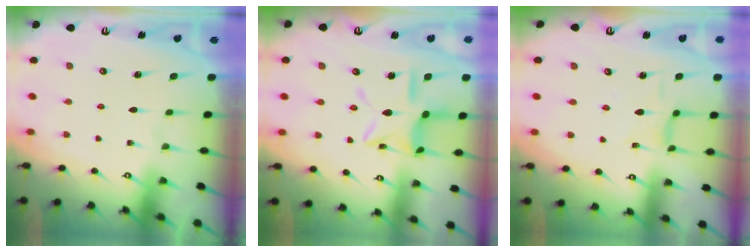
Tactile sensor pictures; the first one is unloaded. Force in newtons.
{"total": 12.3, "press": 12.3, "slide": 1.0}
{"total": 5.3, "press": 5.3, "slide": 0.3}